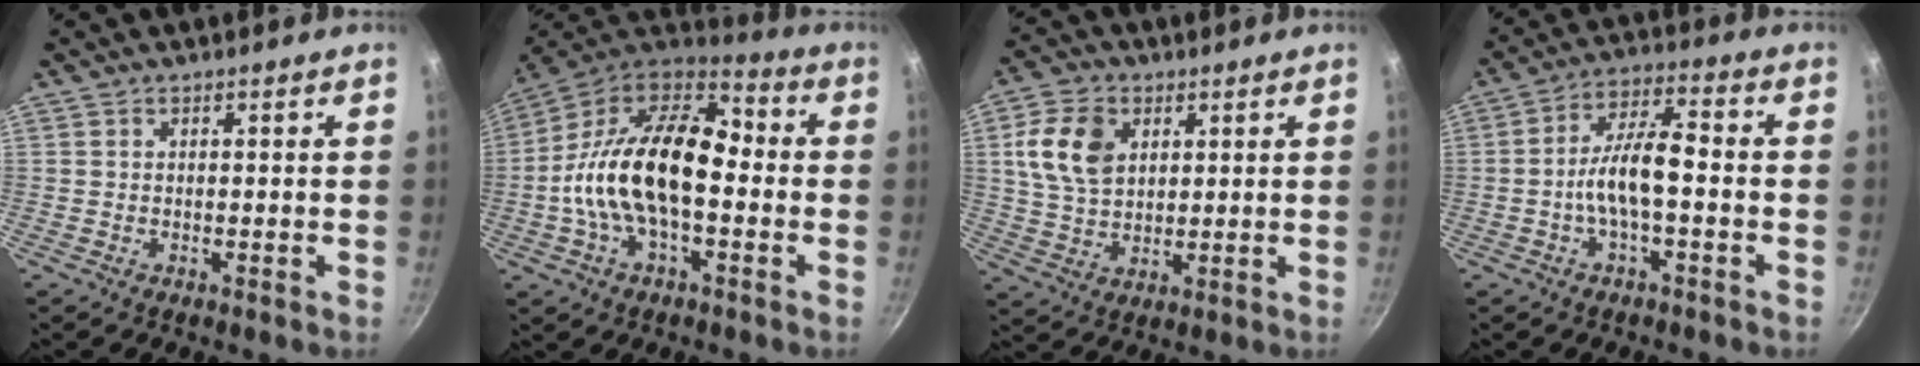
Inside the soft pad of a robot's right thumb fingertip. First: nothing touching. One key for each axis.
{"total": 22.4, "fx": -2.1, "fy": 12.7, "fz": 18.4, "tx": -0.315, "ty": 0.048, "tz": -0.057}
{"total": 11.0, "fx": 3.3, "fy": 7.8, "fz": 7.1, "tx": -0.113, "ty": -0.002, "tz": 0.061}
{"total": 9.1, "fx": -1.9, "fy": 3.2, "fz": 8.3, "tx": -0.147, "ty": 0.037, "tz": -0.043}